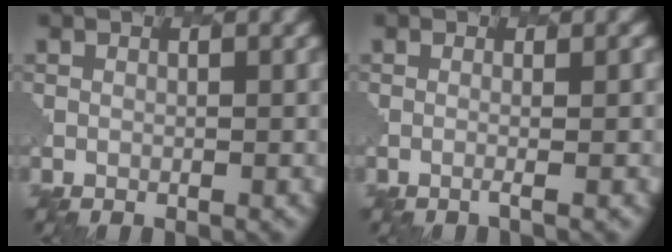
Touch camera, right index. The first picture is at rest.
{"total": 1.3, "force": [0.6, -1.1, 0.1], "torque": [0.010, 0.019, -0.011]}